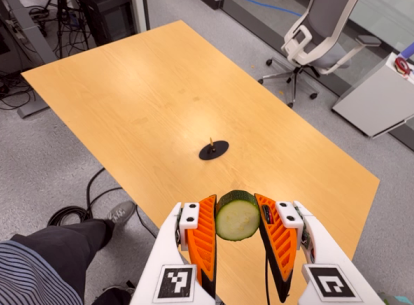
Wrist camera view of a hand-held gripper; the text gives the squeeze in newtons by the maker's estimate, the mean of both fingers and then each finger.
{"total": 10.2, "left": 9.6, "right": 10.7}